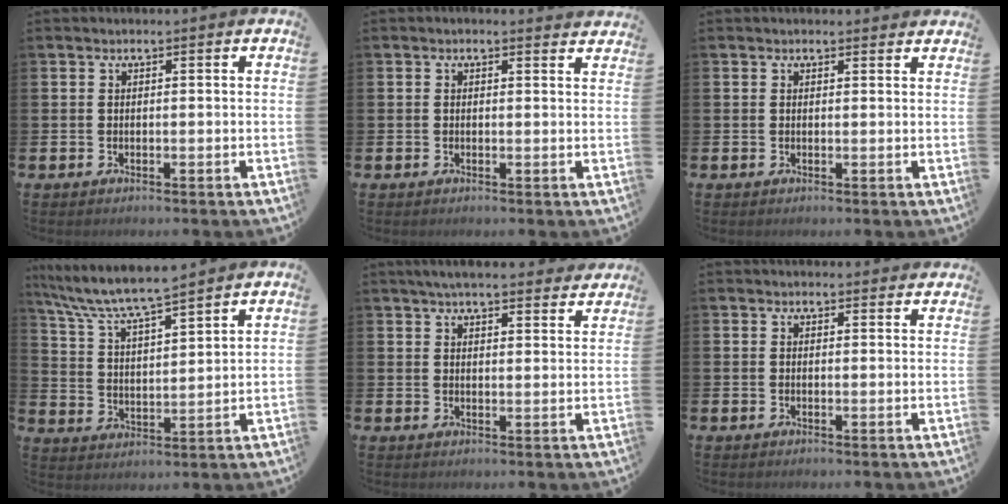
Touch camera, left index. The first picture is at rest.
{"total": 0.5, "force": [0.5, 0.1, 0.1], "torque": [0.007, -0.004, 0.009]}
{"total": 0.8, "force": [0.8, 0.2, 0.1], "torque": [0.007, 0.000, 0.012]}
{"total": 7.6, "force": [7.0, 0.7, 2.9], "torque": [-0.081, -0.043, 0.120]}
{"total": 4.9, "force": [4.6, 0.6, 1.7], "torque": [-0.033, -0.019, 0.082]}
{"total": 1.3, "force": [1.3, 0.3, 0.0], "torque": [0.007, -0.004, 0.021]}